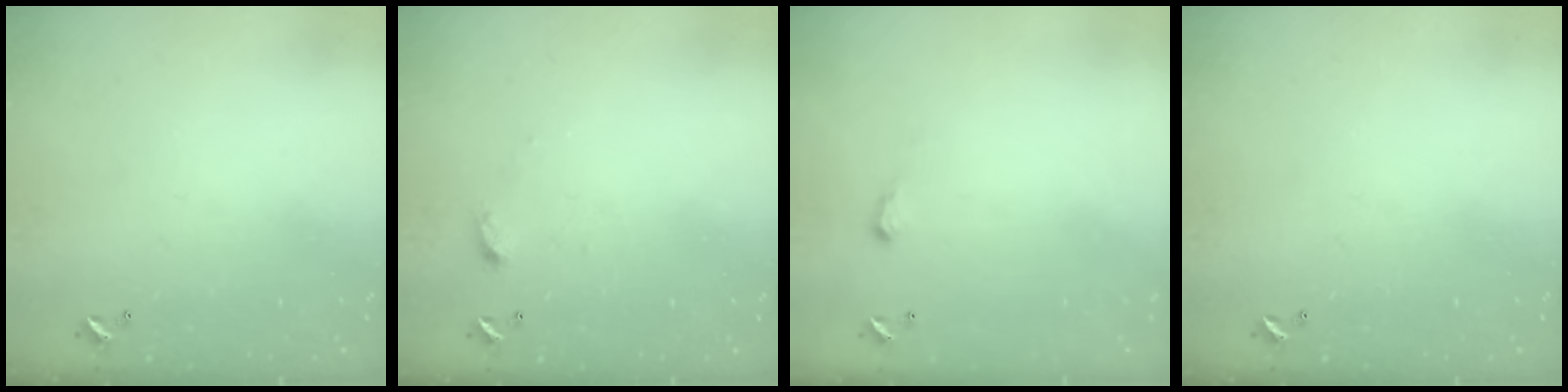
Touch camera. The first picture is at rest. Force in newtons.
{"total": 4.0, "press": 4.0, "slide": 0.5}
{"total": 2.0, "press": 2.0, "slide": 0.3}
{"total": 0.0}